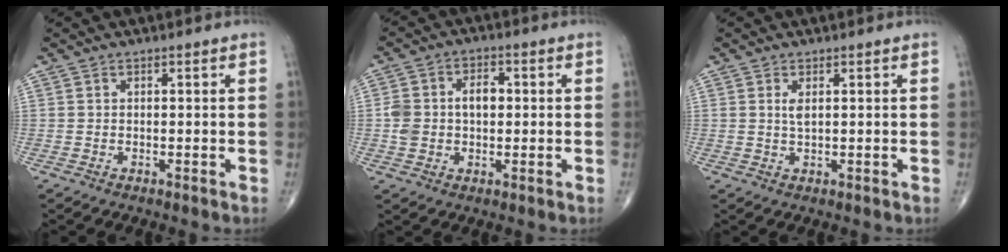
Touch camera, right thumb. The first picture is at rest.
{"total": 7.7, "force": [0.4, 5.4, 5.5], "torque": [-0.092, 0.020, 0.007]}
{"total": 1.7, "force": [0.6, 0.6, 1.5], "torque": [-0.030, -0.004, 0.015]}